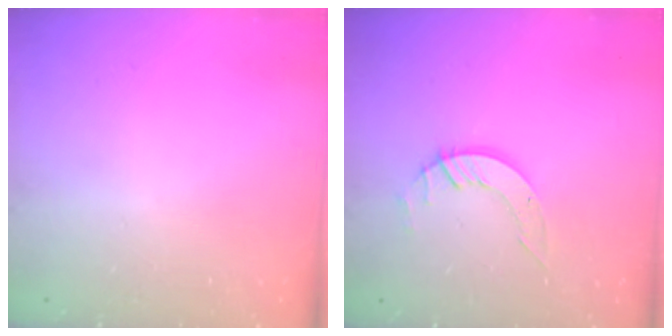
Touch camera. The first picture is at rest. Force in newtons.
{"total": 4.8, "press": 4.8, "slide": 0.3}